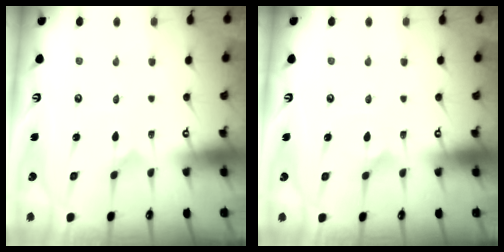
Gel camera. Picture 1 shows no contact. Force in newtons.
{"total": 3.6, "press": 3.6, "slide": 0.4}